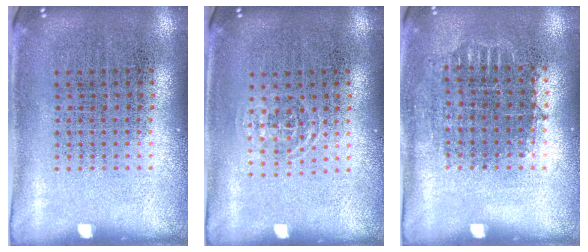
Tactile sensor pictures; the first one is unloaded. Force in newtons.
{"total": 0.8, "press": 0.5, "slide": 0.6}
{"total": 0.9, "press": 0.8, "slide": 0.4}